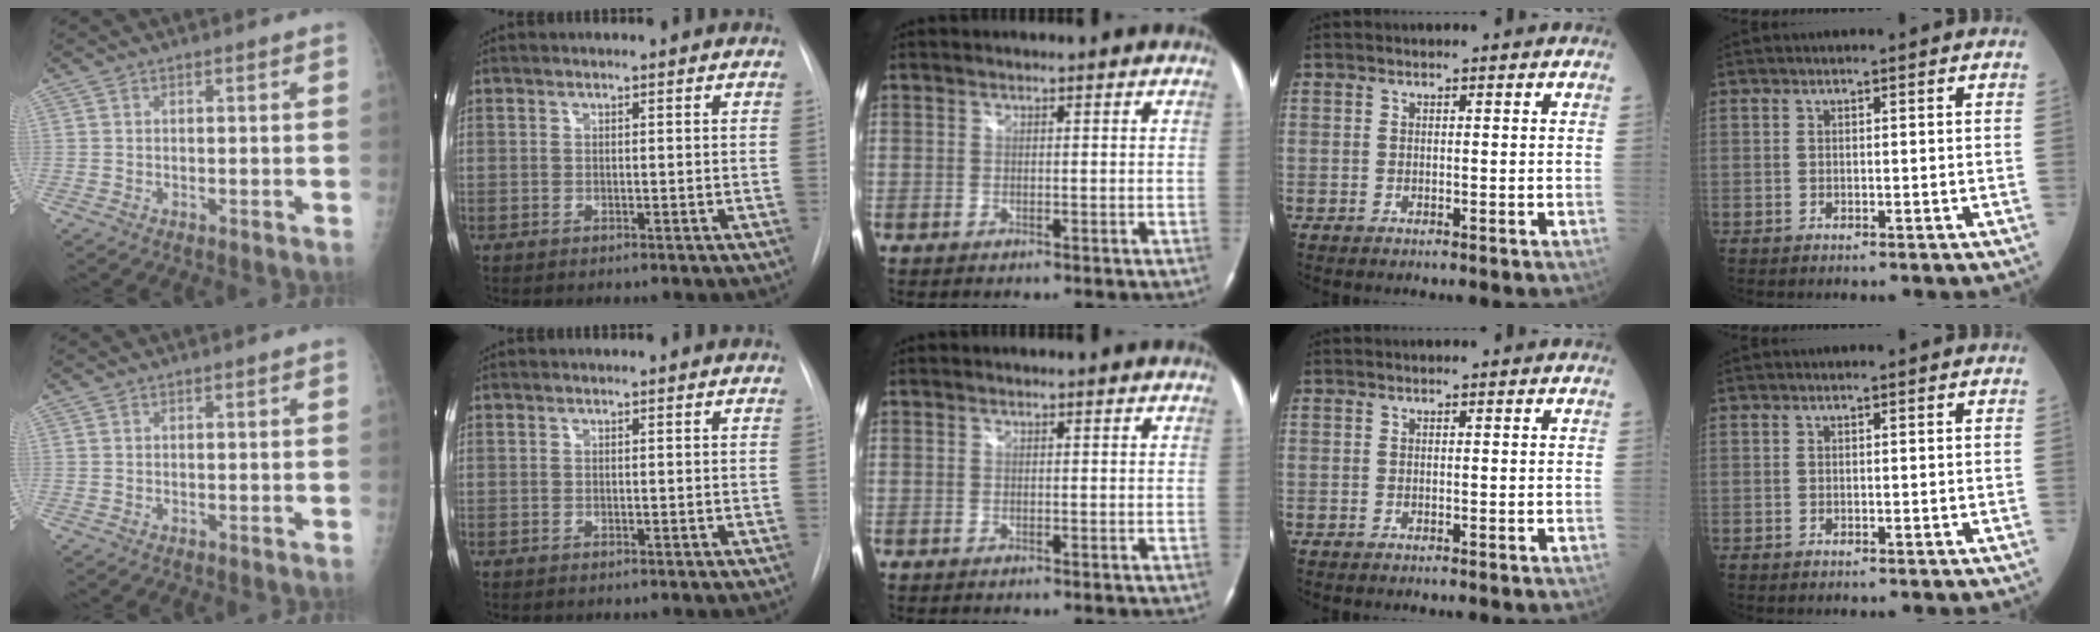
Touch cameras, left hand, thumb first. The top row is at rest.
{}